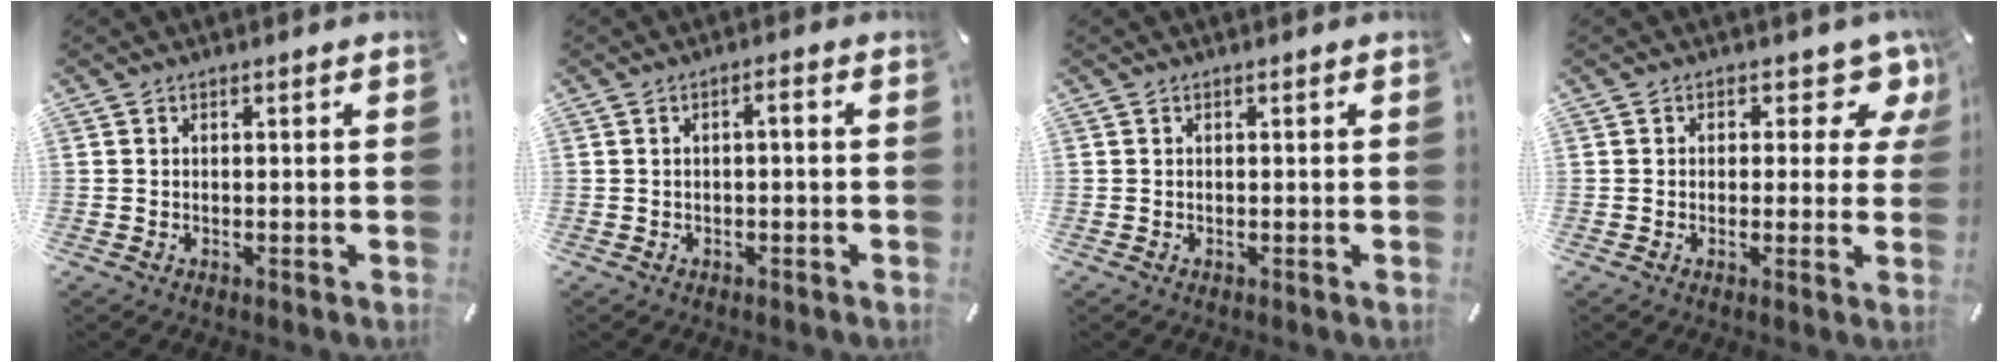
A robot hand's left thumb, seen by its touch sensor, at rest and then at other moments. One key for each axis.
{"total": 1.9, "fx": -0.8, "fy": 0.6, "fz": 1.6, "tx": -0.029, "ty": 0.005, "tz": -0.016}
{"total": 0.0}
{"total": 7.5, "fx": 3.5, "fy": 4.5, "fz": 4.9, "tx": -0.046, "ty": -0.022, "tz": 0.055}